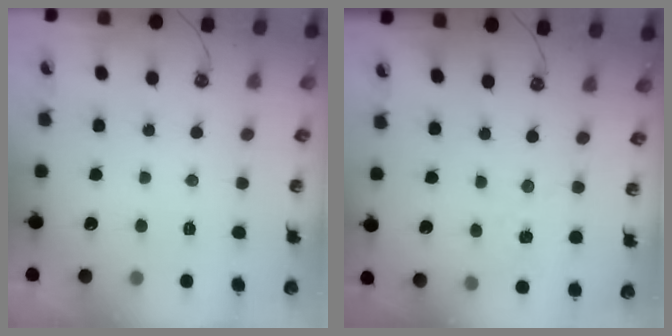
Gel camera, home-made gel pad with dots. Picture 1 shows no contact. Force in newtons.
{"total": 1.0, "press": 1.0, "slide": 0.2}